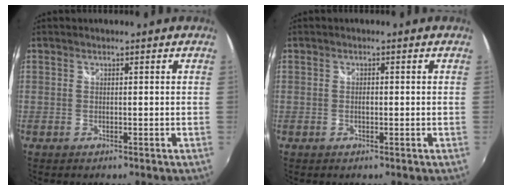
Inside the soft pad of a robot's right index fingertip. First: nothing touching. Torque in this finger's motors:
{"motor_torque": [0.36, -0.07, 0.12, 0.00]}